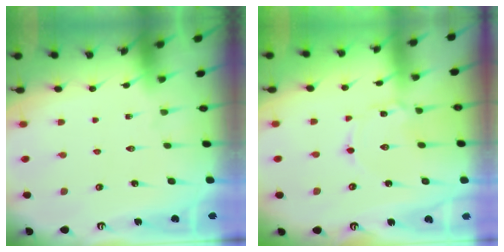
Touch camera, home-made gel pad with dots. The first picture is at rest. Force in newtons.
{"total": 1.2, "press": 1.2, "slide": 0.1}